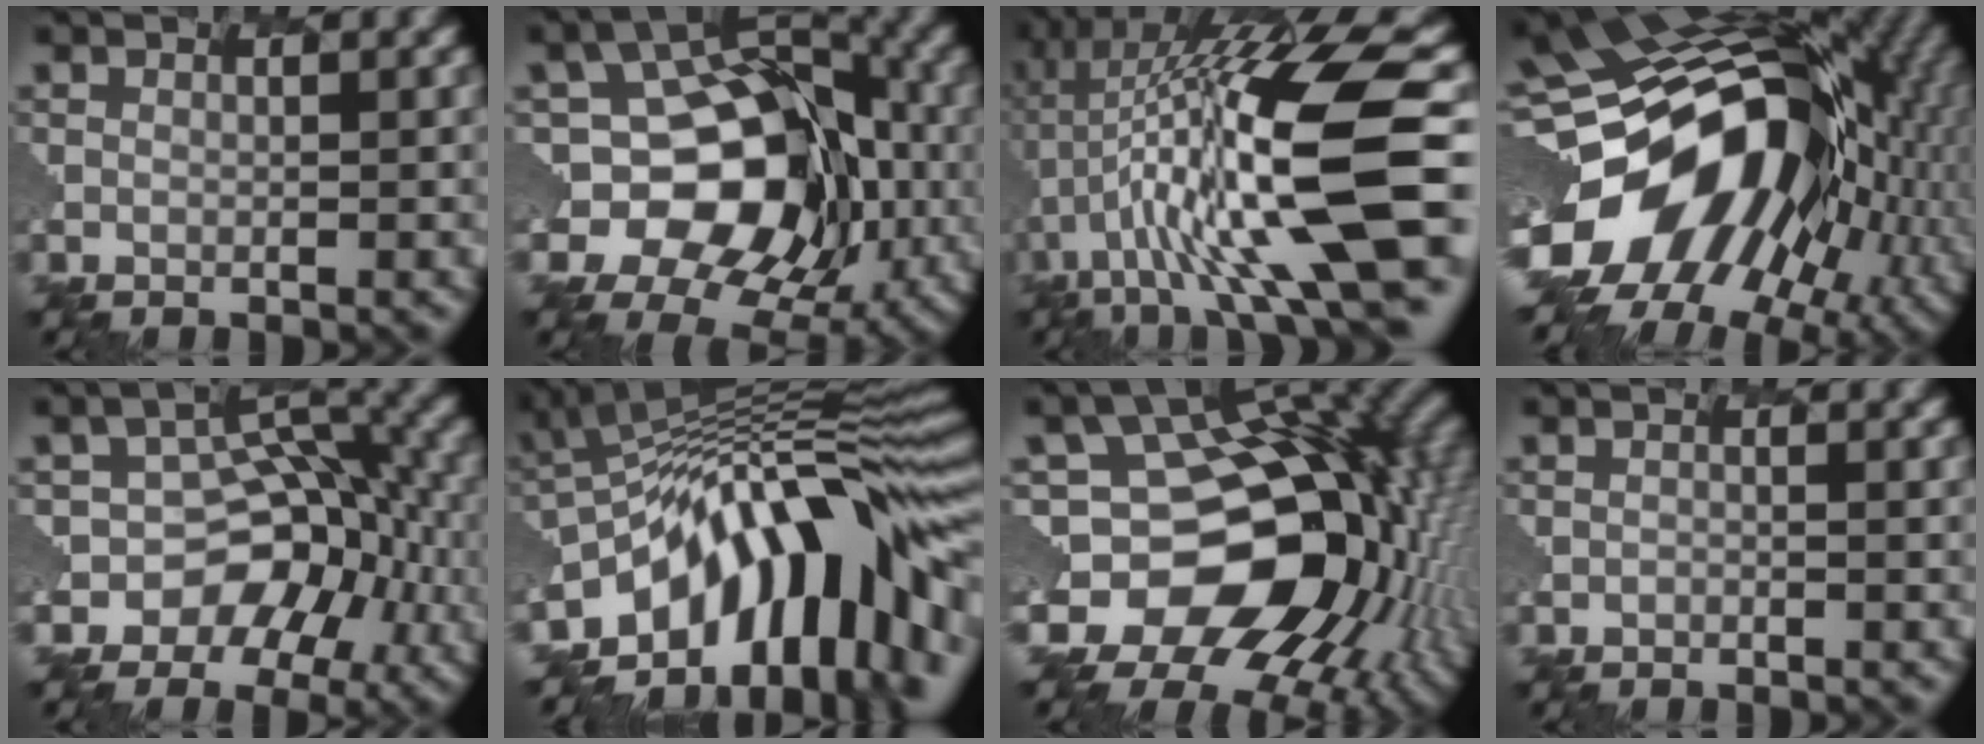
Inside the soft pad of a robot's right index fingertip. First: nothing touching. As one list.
[{"total": 12.3, "force": [-2.0, 9.2, 7.9], "torque": [-0.120, 0.014, -0.036]}, {"total": 13.2, "force": [0.2, 2.7, 12.9], "torque": [-0.261, 0.015, 0.018]}, {"total": 18.9, "force": [-4.0, 13.4, 12.6], "torque": [-0.238, -0.024, -0.070]}, {"total": 6.7, "force": [-3.1, 5.3, 2.8], "torque": [-0.038, -0.005, -0.048]}, {"total": 13.0, "force": [-6.5, 5.1, 10.1], "torque": [-0.138, 0.029, -0.121]}, {"total": 14.1, "force": [-2.2, 10.7, 9.0], "torque": [-0.156, -0.012, -0.028]}, {"total": 1.1, "force": [-1.0, -0.3, -0.4], "torque": [-0.007, 0.003, -0.014]}]